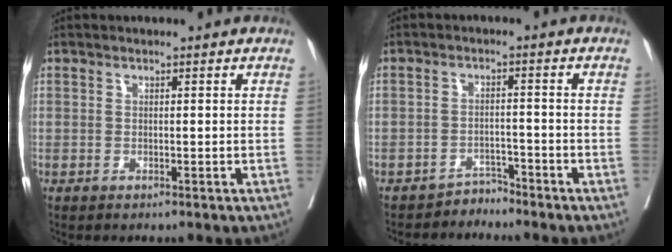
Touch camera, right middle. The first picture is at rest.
{"total": 2.4, "force": [-2.3, 0.3, -0.8], "torque": [0.020, -0.006, -0.037]}